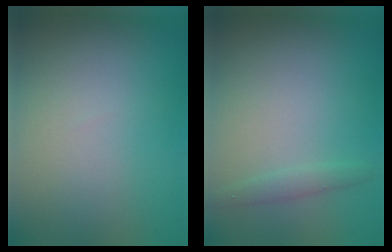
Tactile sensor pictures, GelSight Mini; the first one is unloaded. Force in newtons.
{"total": 1.3, "press": 1.3, "slide": 0.0}